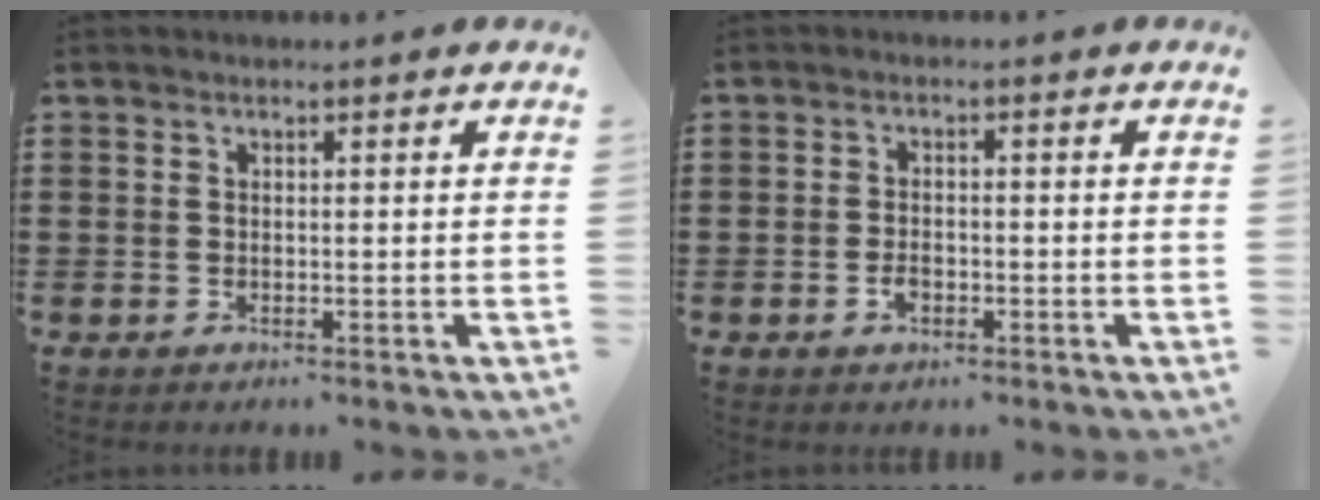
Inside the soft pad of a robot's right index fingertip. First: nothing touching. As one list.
[{"total": 1.9, "force": [-0.9, 1.0, 1.3], "torque": [-0.026, 0.001, -0.017]}]